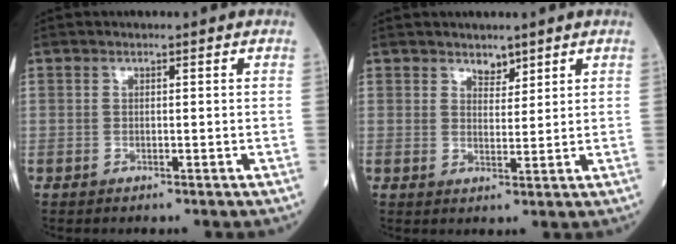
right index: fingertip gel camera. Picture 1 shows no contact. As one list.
[{"total": 2.2, "force": [1.9, 1.1, 0.6], "torque": [-0.004, -0.006, 0.029]}]